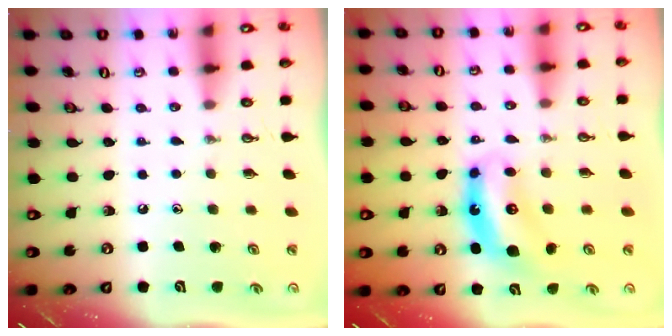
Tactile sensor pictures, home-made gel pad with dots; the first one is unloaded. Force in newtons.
{"total": 6.8, "press": 6.8, "slide": 0.2}